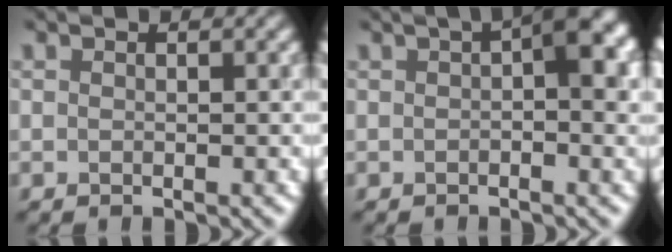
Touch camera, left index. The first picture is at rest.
{"total": 4.7, "force": [1.2, 1.2, 4.4], "torque": [-0.051, 0.015, 0.012]}